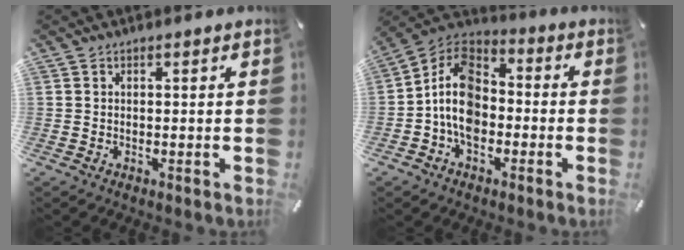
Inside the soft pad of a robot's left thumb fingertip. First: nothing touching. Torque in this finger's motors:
{"motor_torque": [0.82, 3.32, 0.68, 0.26, 0.16]}